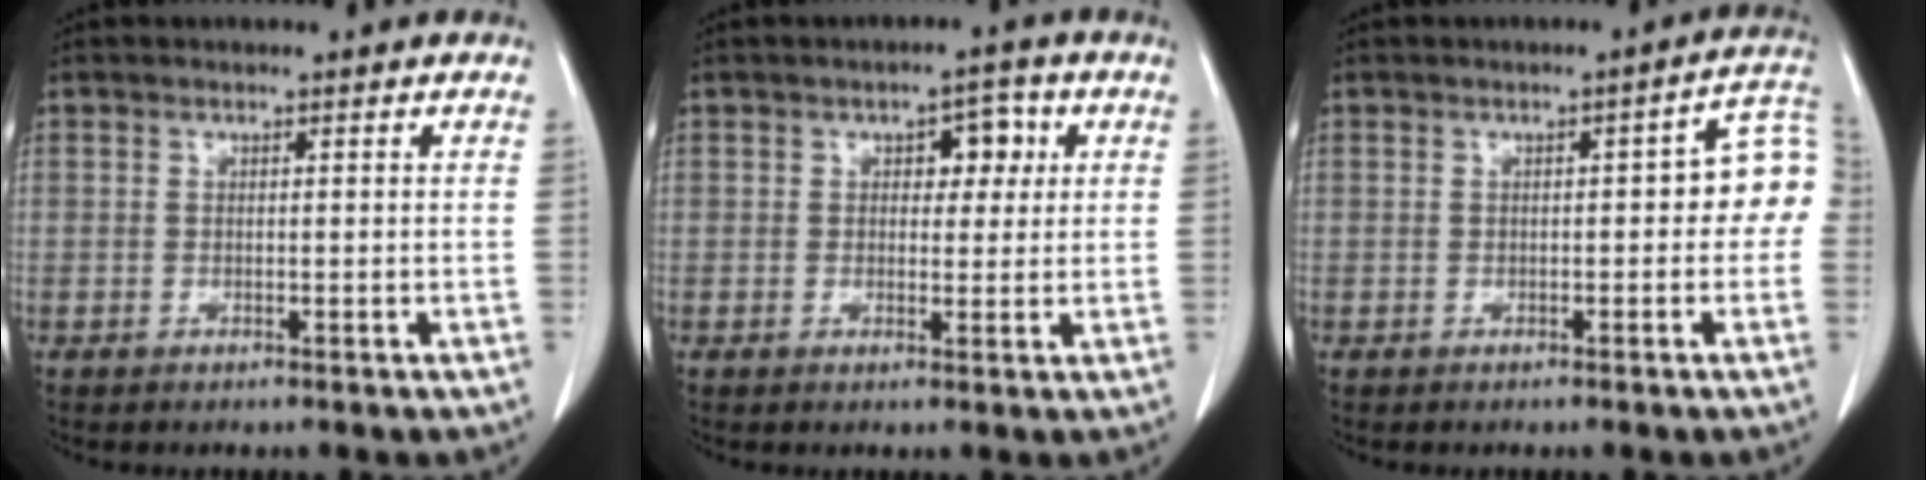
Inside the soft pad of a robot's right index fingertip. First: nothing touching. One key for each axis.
{"total": 4.2, "fx": 1.3, "fy": 2.3, "fz": 3.2, "tx": -0.038, "ty": 0.013, "tz": 0.018}
{"total": 6.7, "fx": 0.0, "fy": 2.3, "fz": 6.3, "tx": -0.072, "ty": 0.033, "tz": 0.000}